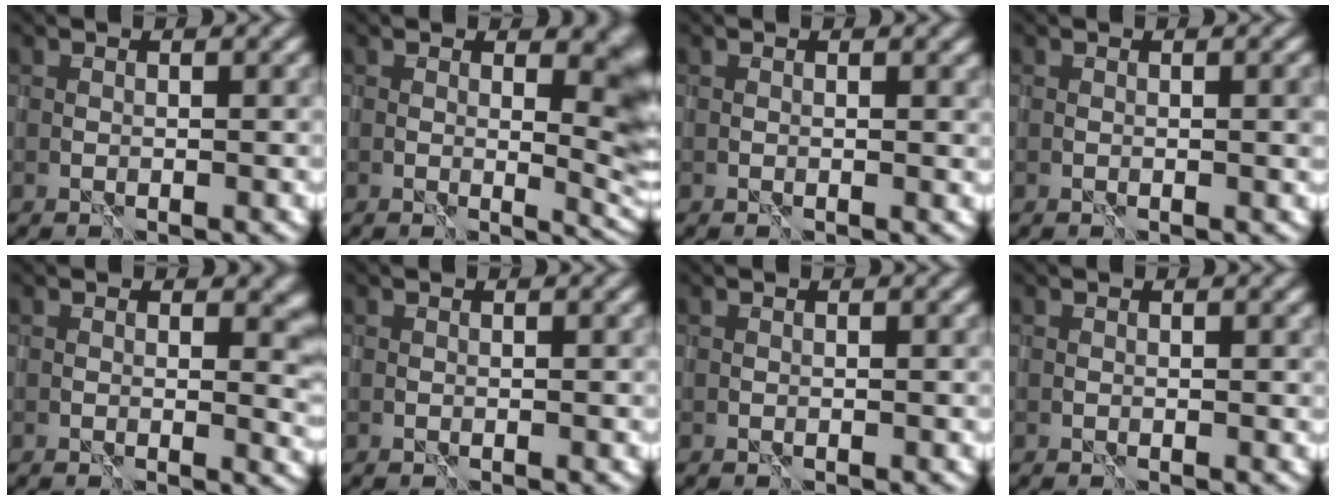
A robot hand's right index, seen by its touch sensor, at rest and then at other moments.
{"total": 6.3, "force": [1.3, 2.8, 5.5], "torque": [-0.043, -0.009, 0.022]}
{"total": 0.5, "force": [0.2, 0.3, 0.4], "torque": [-0.002, -0.001, 0.005]}
{"total": 1.0, "force": [0.1, 0.2, 1.0], "torque": [-0.013, -0.001, 0.002]}
{"total": 3.6, "force": [0.7, 2.2, 2.8], "torque": [-0.019, -0.008, 0.011]}
{"total": 0.0}
{"total": 0.0}
{"total": 0.0}